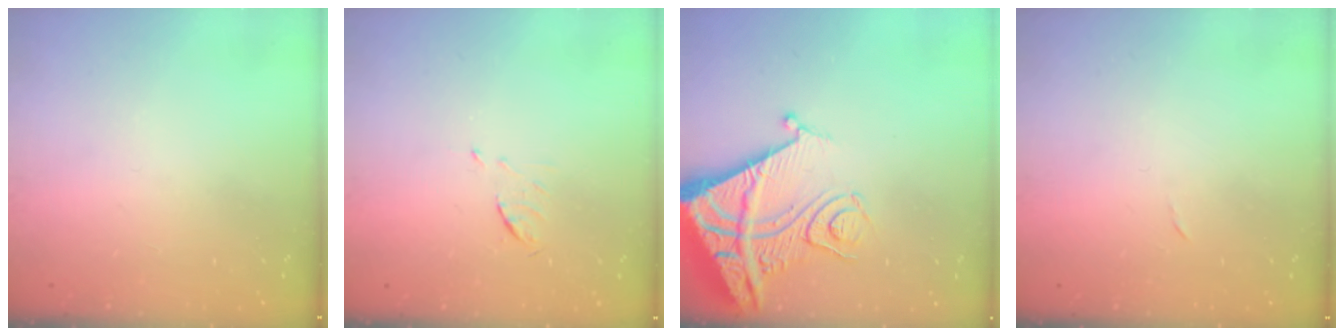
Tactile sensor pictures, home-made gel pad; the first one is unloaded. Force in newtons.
{"total": 5.2, "press": 5.1, "slide": 0.8}
{"total": 14.0, "press": 13.9, "slide": 1.8}
{"total": 2.3, "press": 2.3, "slide": 0.4}